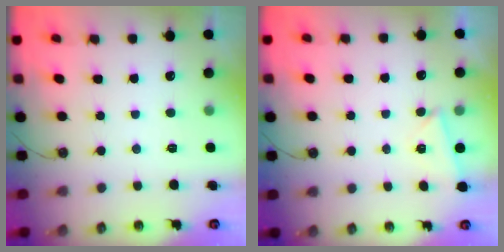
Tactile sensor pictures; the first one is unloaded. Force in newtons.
{"total": 3.4, "press": 2.4, "slide": 2.4}